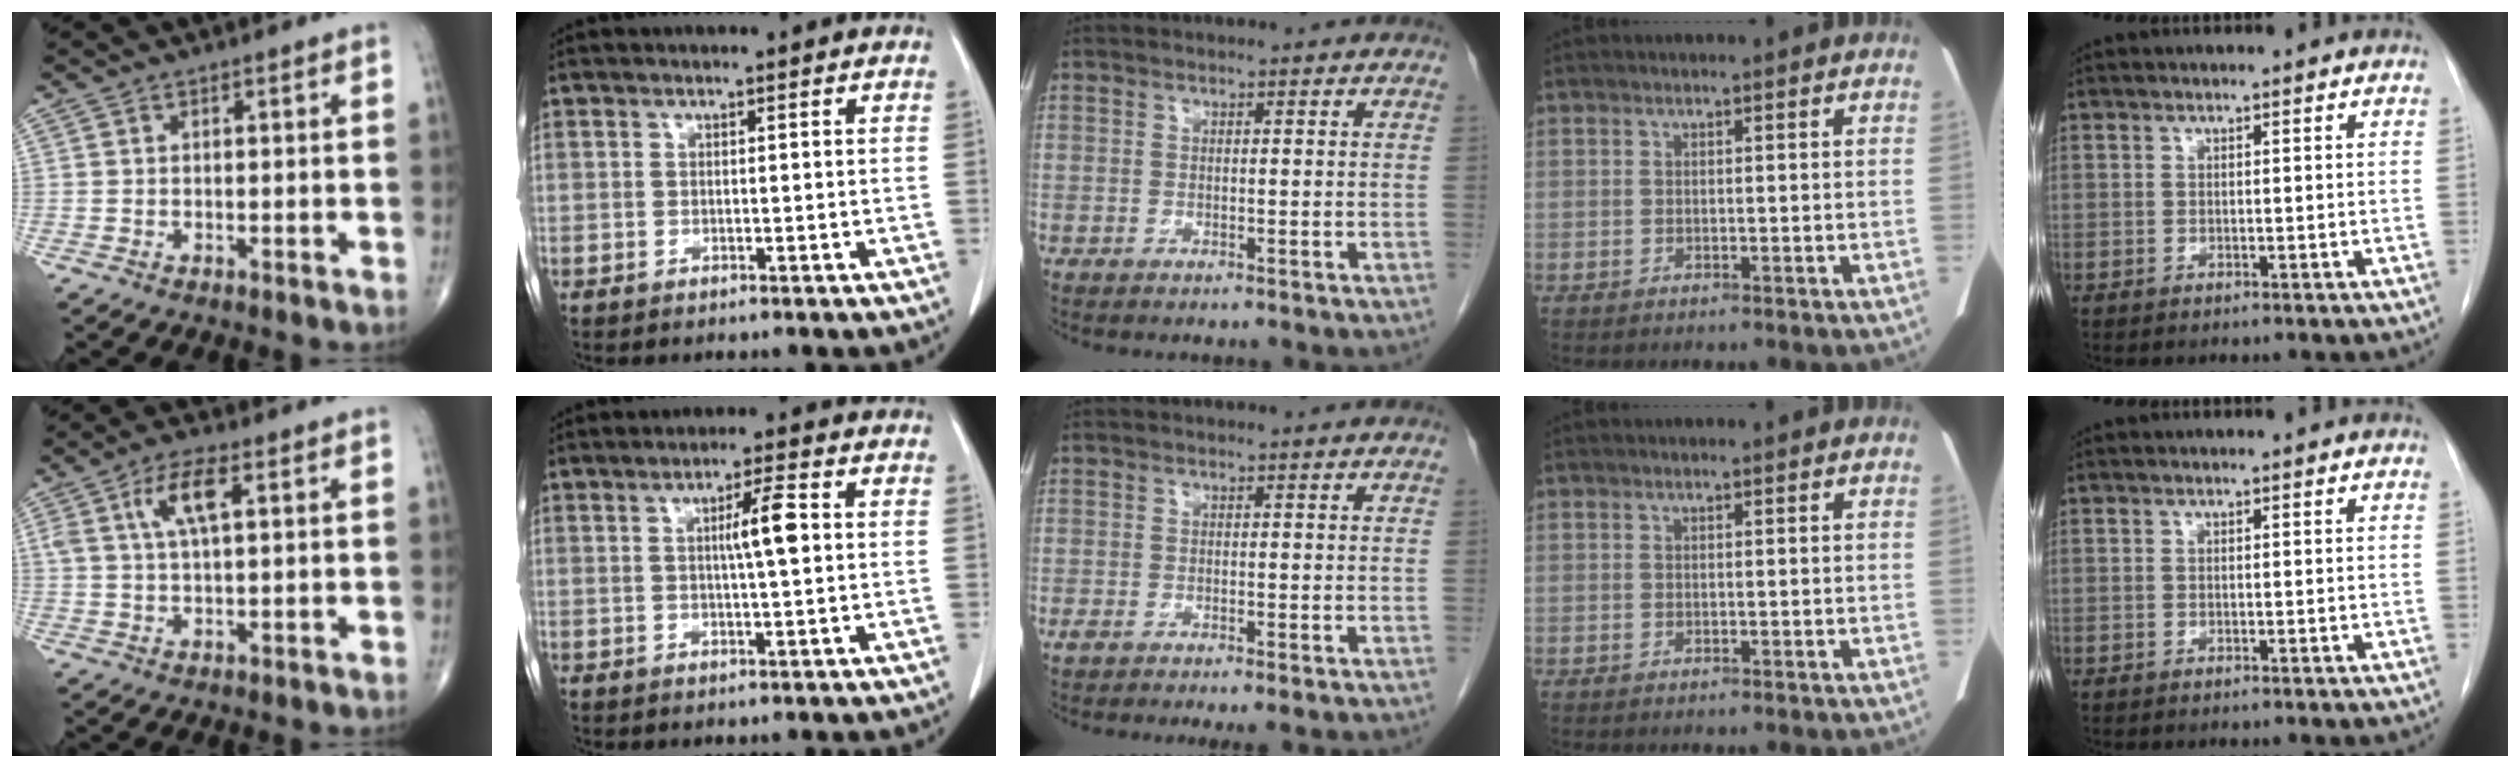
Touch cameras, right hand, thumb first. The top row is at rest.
{"thumb": {"total": 6.6, "force": [2.1, 2.2, 5.8], "torque": [-0.122, 0.006, 0.043]}, "index": {"total": 4.7, "force": [0.6, 0.1, 4.7], "torque": [-0.079, 0.003, 0.009]}, "middle": {"total": 3.2, "force": [-2.4, 0.4, 2.0], "torque": [-0.028, -0.008, -0.037]}}